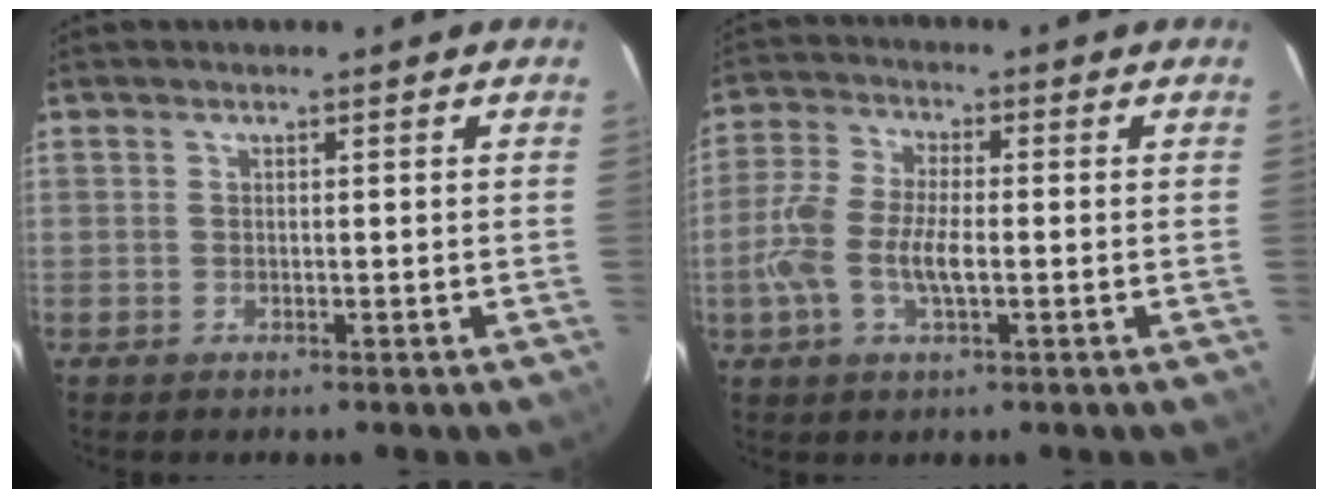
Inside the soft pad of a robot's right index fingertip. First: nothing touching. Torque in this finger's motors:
{"motor_torque": [0.85, -0.02, 0.39, 0.16]}